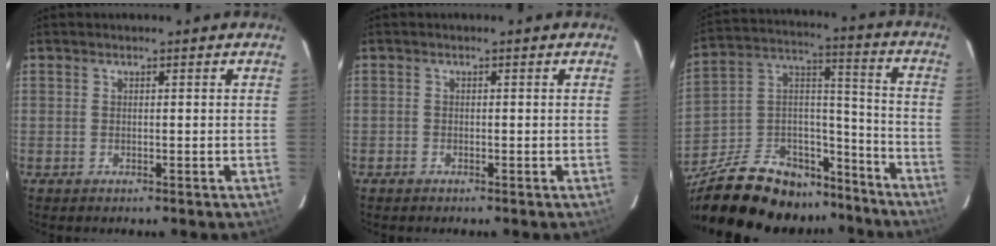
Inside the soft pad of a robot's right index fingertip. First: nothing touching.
{"total": 0.8, "force": [-0.7, 0.5, 0.0], "torque": [-0.002, 0.002, -0.014]}
{"total": 28.3, "force": [-21.2, 13.4, 13.1], "torque": [-0.281, 0.042, -0.319]}